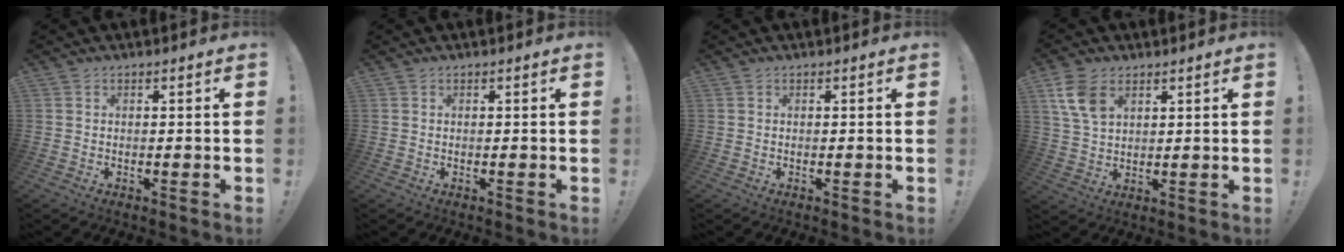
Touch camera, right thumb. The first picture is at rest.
{"total": 0.0}
{"total": 0.0}
{"total": 9.0, "force": [4.5, 5.7, 5.5], "torque": [-0.108, -0.007, 0.090]}